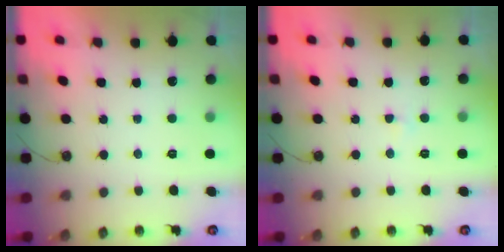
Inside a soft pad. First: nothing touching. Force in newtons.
{"total": 1.6, "press": 1.6, "slide": 0.2}